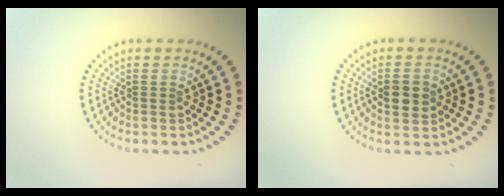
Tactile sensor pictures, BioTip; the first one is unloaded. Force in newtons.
{"total": 2.9, "press": 2.9, "slide": 0.1}